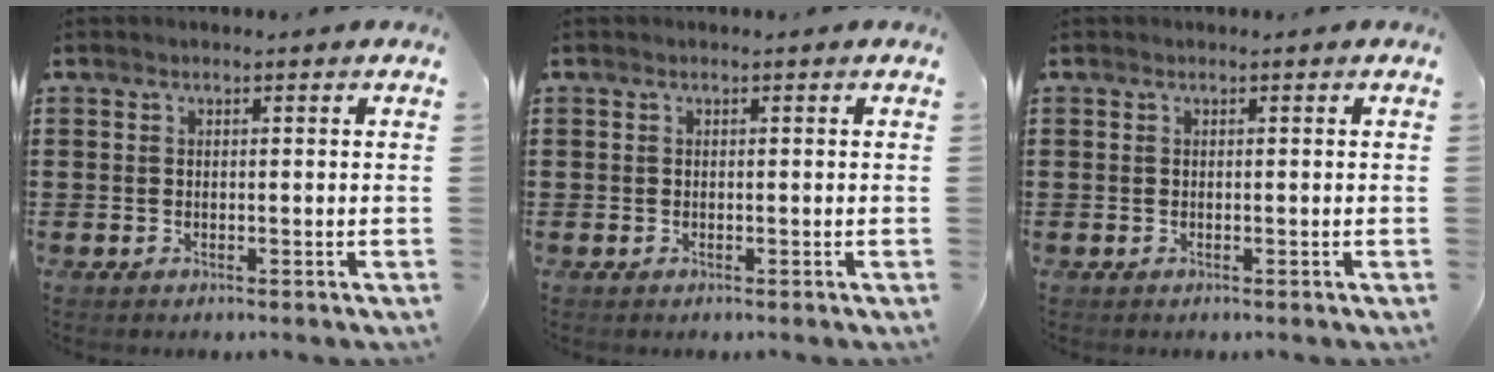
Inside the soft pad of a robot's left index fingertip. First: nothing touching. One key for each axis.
{"total": 0.0}
{"total": 0.0}